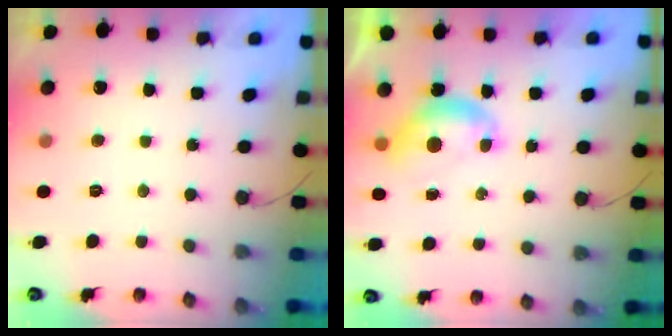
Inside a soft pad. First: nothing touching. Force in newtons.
{"total": 6.8, "press": 6.7, "slide": 0.8}